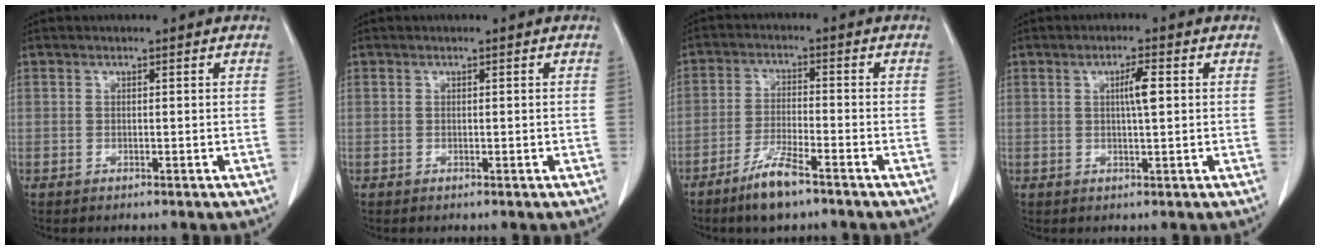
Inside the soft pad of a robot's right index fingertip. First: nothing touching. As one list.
[{"total": 0.0}, {"total": 6.5, "force": [-4.6, 0.8, 4.4], "torque": [-0.096, -0.010, -0.085]}, {"total": 3.5, "force": [0.7, 0.2, 3.4], "torque": [-0.058, 0.001, 0.011]}]